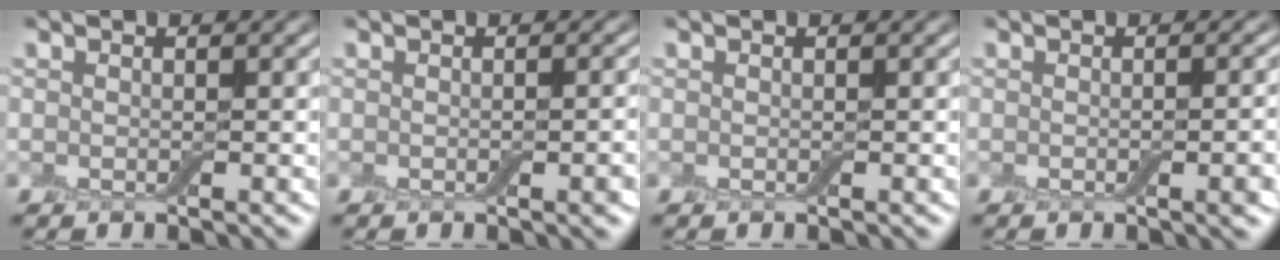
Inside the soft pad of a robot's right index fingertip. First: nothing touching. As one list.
[{"total": 2.2, "force": [-0.3, 0.5, 2.1], "torque": [-0.022, 0.001, -0.003]}, {"total": 0.0}, {"total": 3.5, "force": [-0.5, 1.1, 3.3], "torque": [-0.031, 0.001, -0.005]}]